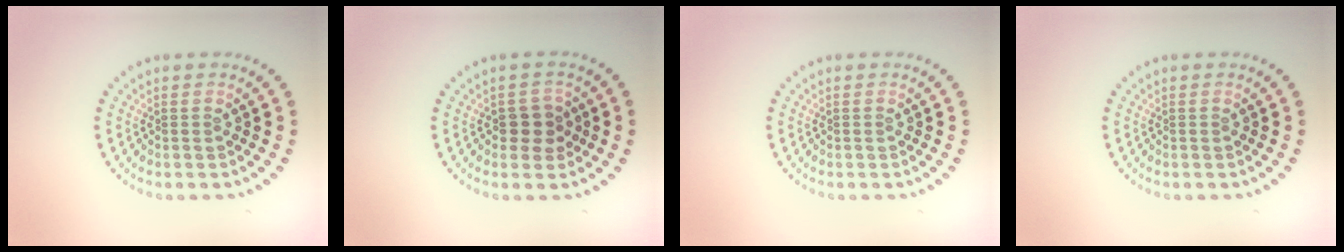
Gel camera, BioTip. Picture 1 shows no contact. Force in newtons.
{"total": 2.0, "press": 1.9, "slide": 0.6}
{"total": 0.0}
{"total": 0.0}